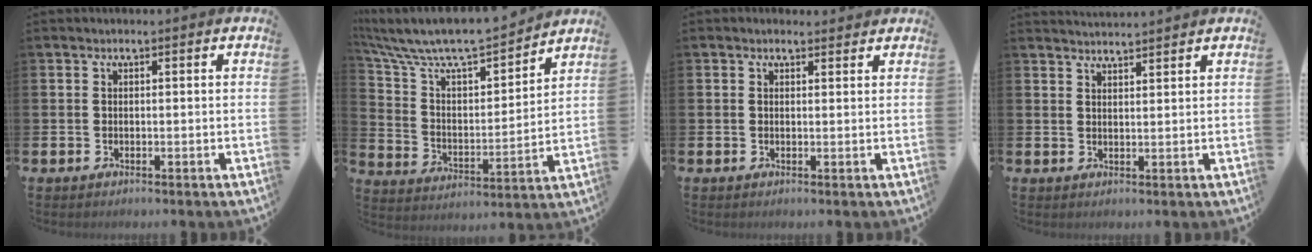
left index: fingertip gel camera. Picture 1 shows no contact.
{"total": 9.1, "force": [8.4, 2.2, 2.9], "torque": [-0.104, -0.061, 0.141]}
{"total": 1.1, "force": [1.0, 0.5, 0.1], "torque": [0.006, 0.002, 0.016]}
{"total": 2.6, "force": [2.6, -0.1, -0.1], "torque": [-0.002, -0.014, 0.047]}